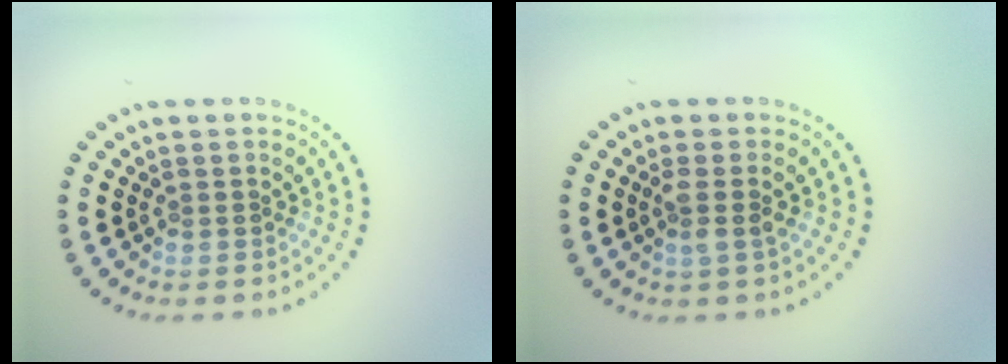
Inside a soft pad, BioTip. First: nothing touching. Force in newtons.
{"total": 1.6, "press": 1.3, "slide": 1.0}